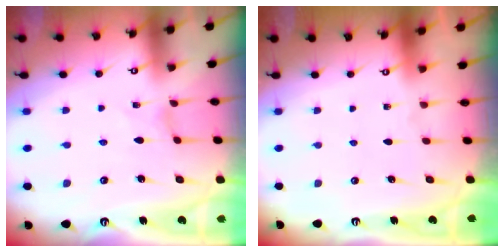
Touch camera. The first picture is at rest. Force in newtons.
{"total": 0.0}